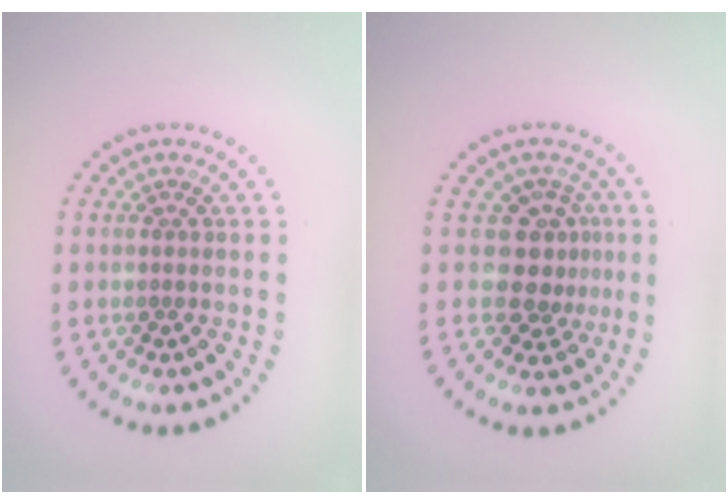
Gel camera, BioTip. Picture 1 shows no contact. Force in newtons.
{"total": 3.1, "press": 2.4, "slide": 2.0}